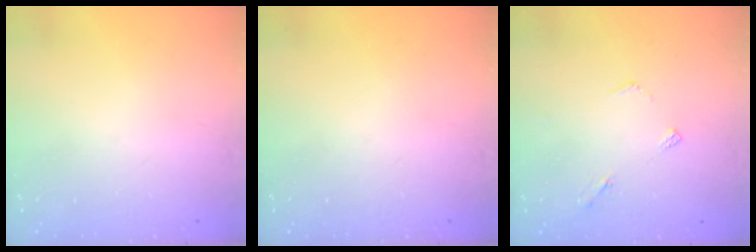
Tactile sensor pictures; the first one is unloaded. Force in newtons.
{"total": 0.0}
{"total": 3.3, "press": 3.3, "slide": 0.3}